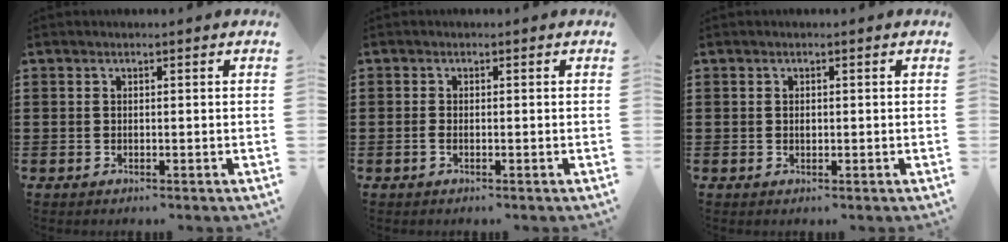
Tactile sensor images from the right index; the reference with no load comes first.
{"total": 0.9, "force": [-0.5, 0.0, 0.7], "torque": [-0.017, -0.008, -0.006]}
{"total": 0.7, "force": [0.0, 0.4, 0.6], "torque": [-0.013, 0.000, 0.000]}